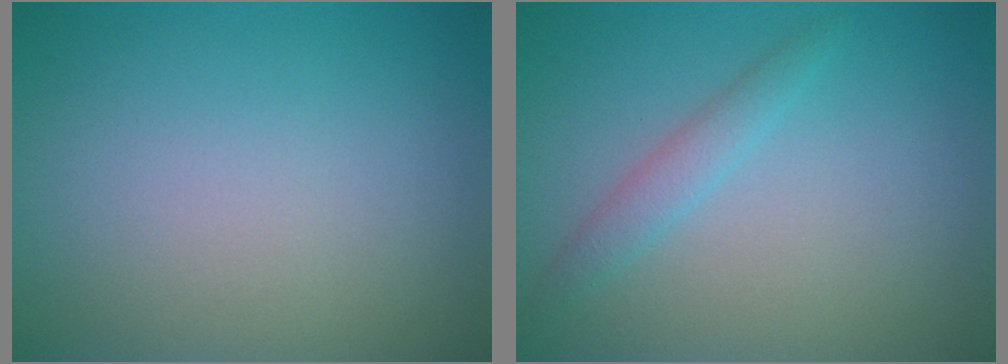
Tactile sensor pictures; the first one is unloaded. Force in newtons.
{"total": 1.7, "press": 1.7, "slide": 0.1}